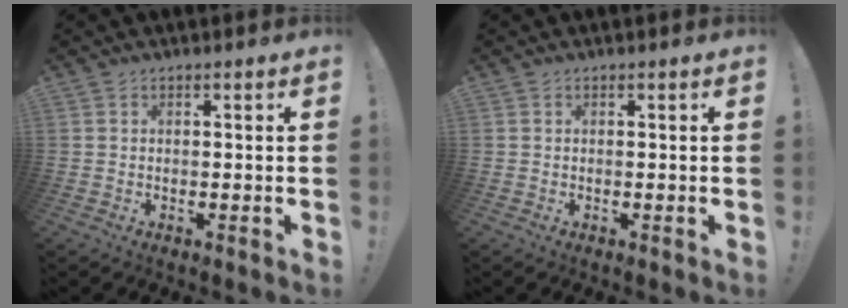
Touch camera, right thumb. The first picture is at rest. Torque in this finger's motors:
{"motor_torque": [0.00, 0.00, 0.00, 0.00, 0.00]}